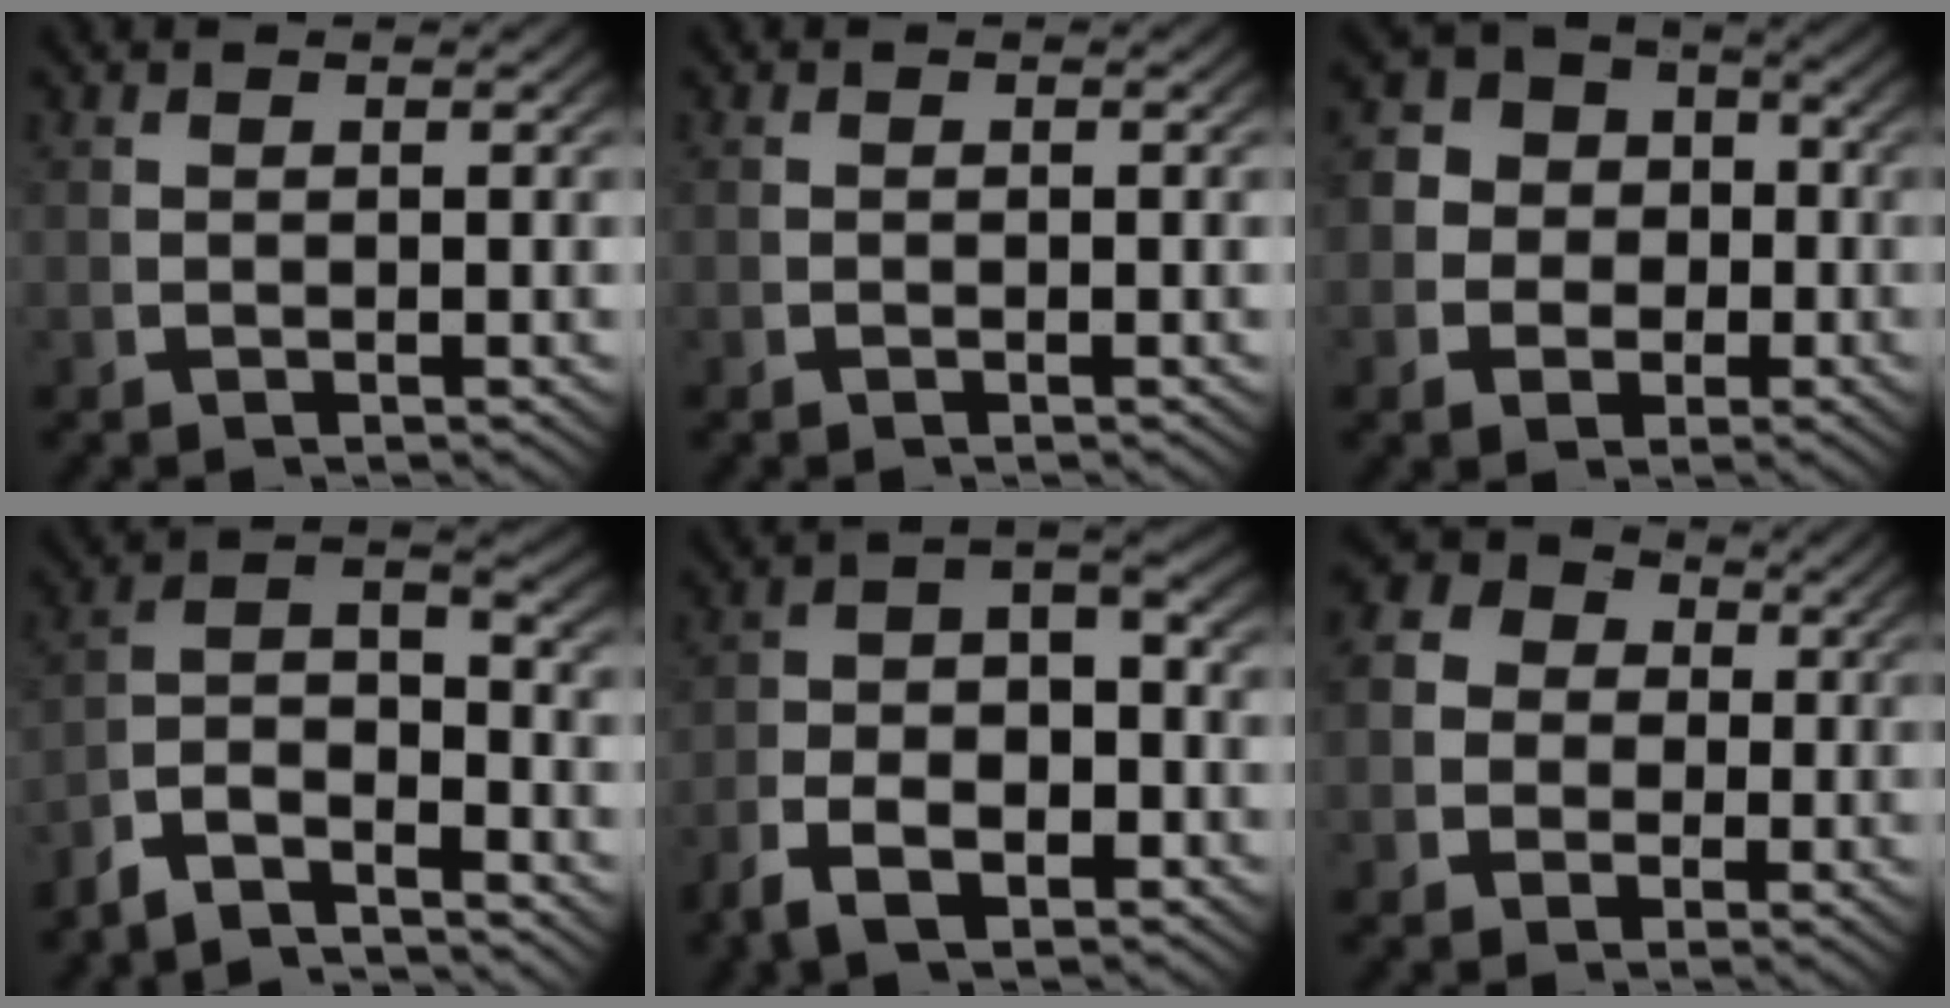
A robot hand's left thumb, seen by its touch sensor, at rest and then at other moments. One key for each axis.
{"total": 0.0}
{"total": 9.1, "fx": -0.1, "fy": 7.8, "fz": 4.7, "tx": -0.094, "ty": -0.011, "tz": -0.006}
{"total": 10.1, "fx": -2.9, "fy": 7.2, "fz": 6.6, "tx": -0.137, "ty": -0.037, "tz": -0.055}
{"total": 7.9, "fx": -1.7, "fy": 4.7, "fz": 6.1, "tx": -0.098, "ty": -0.015, "tz": -0.029}
{"total": 9.6, "fx": 1.6, "fy": 8.5, "fz": 4.2, "tx": -0.074, "ty": 0.009, "tz": 0.005}